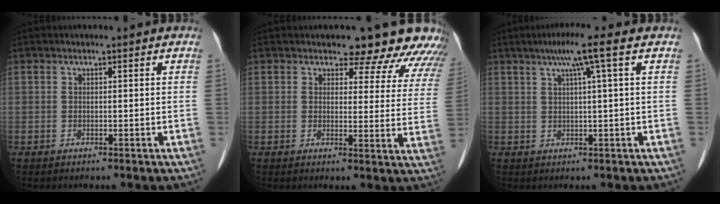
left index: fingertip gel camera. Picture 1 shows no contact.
{"total": 13.0, "force": [11.8, 4.4, 3.4], "torque": [0.006, -0.031, 0.095]}
{"total": 5.2, "force": [2.7, -0.9, 4.3], "torque": [-0.081, 0.009, 0.047]}